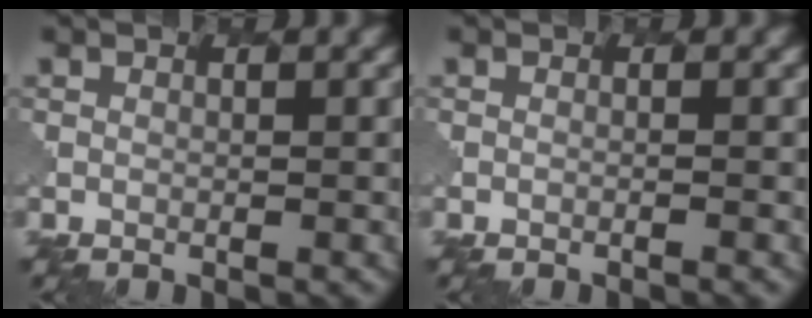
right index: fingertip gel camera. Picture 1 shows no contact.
{"total": 0.6, "force": [-0.2, 0.2, 0.5], "torque": [-0.004, -0.001, -0.013]}